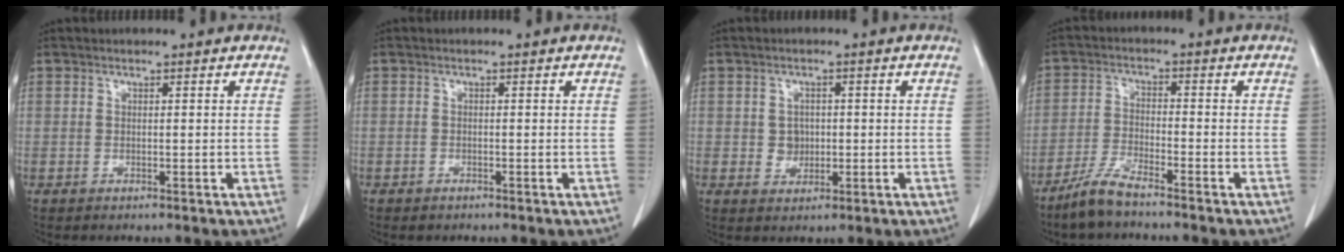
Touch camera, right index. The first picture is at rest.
{"total": 0.7, "force": [-0.6, 0.4, 0.2], "torque": [-0.005, 0.001, -0.009]}
{"total": 1.7, "force": [-0.2, 1.5, 0.7], "torque": [-0.011, 0.004, 0.002]}
{"total": 5.5, "force": [-4.6, 0.4, 2.9], "torque": [-0.066, -0.014, -0.098]}